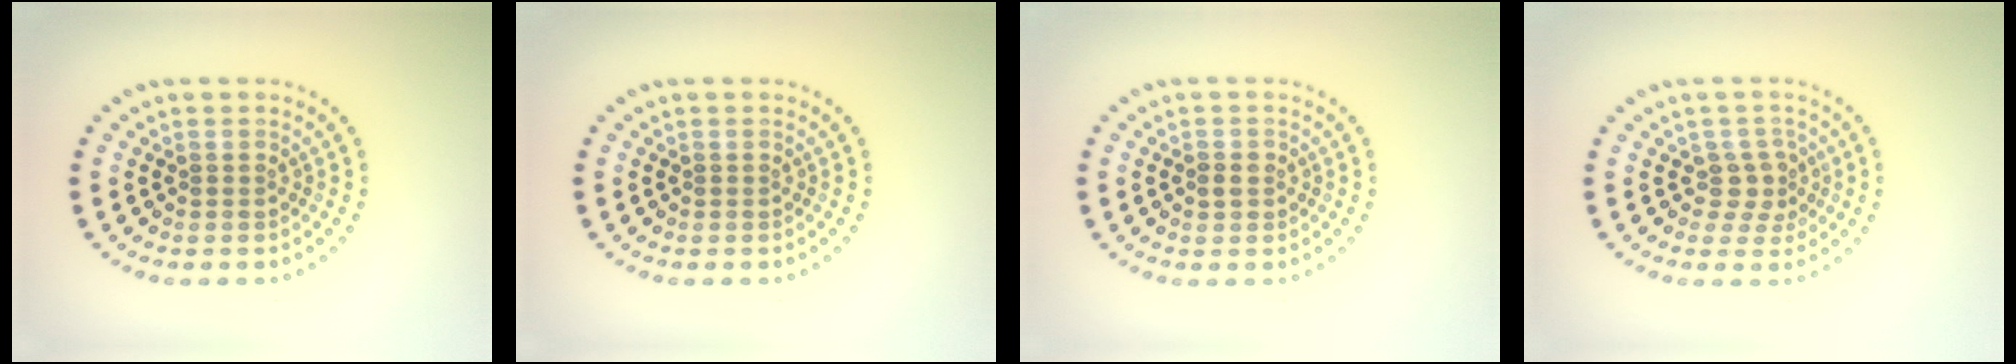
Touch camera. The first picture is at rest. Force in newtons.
{"total": 0.0}
{"total": 1.2, "press": 1.2, "slide": 0.4}
{"total": 2.3, "press": 1.8, "slide": 1.6}